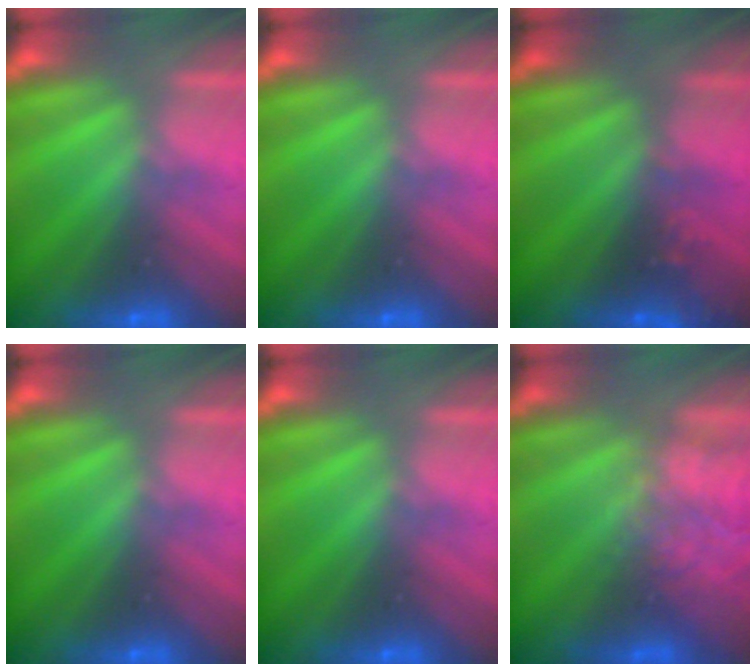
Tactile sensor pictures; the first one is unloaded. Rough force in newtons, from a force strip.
{"total": 0.0}
{"total": 2.4}
{"total": 0.0}
{"total": 0.0}
{"total": 2.1}